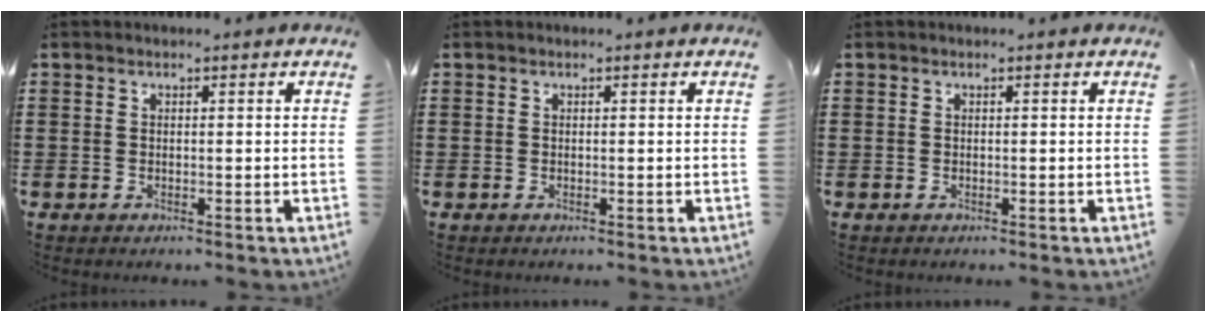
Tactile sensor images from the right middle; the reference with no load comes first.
{"total": 0.0}
{"total": 0.0}